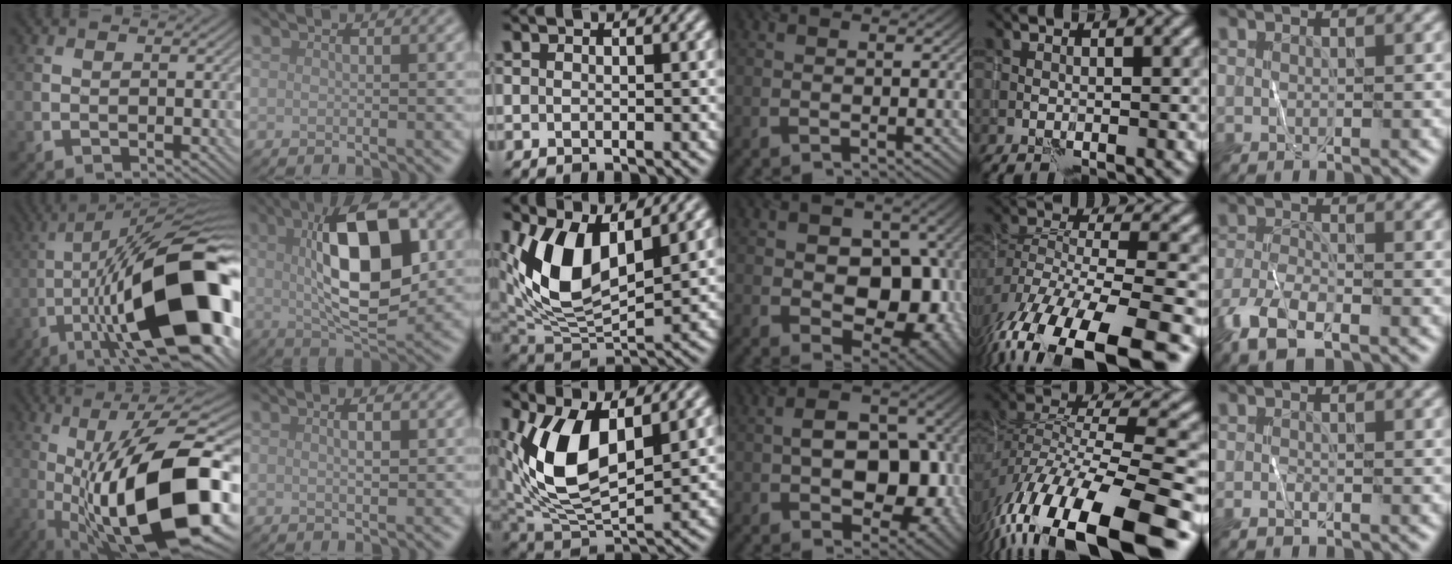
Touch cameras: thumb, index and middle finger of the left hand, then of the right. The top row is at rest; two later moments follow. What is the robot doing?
{"motion": "wrap", "object": "ribbon"}